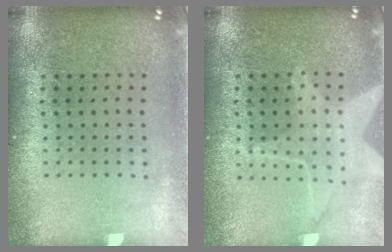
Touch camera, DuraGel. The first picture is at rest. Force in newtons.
{"total": 1.4, "press": 1.3, "slide": 0.4}